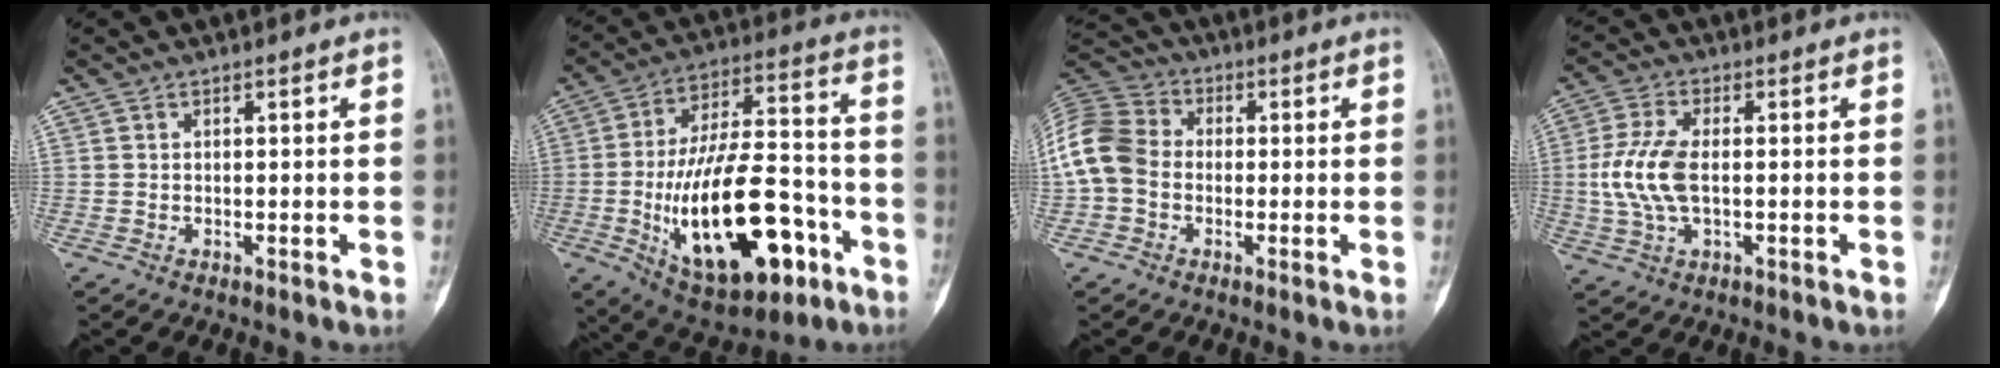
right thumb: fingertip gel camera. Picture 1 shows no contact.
{"total": 26.1, "force": [-8.6, 12.1, 21.5], "torque": [-0.366, 0.032, -0.121]}
{"total": 11.4, "force": [-0.9, 9.3, 6.6], "torque": [-0.132, 0.033, -0.029]}
{"total": 9.2, "force": [-0.2, 4.6, 8.0], "torque": [-0.185, 0.006, -0.003]}